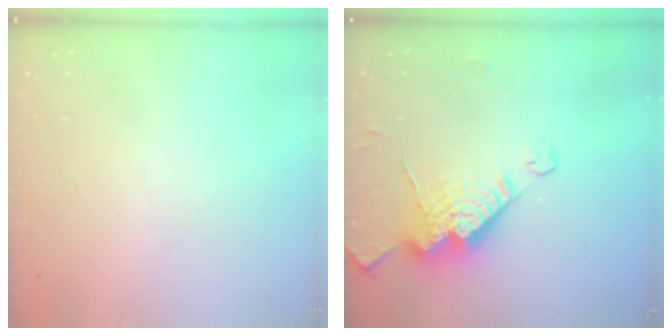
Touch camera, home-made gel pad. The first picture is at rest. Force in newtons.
{"total": 14.6, "press": 14.5, "slide": 1.3}